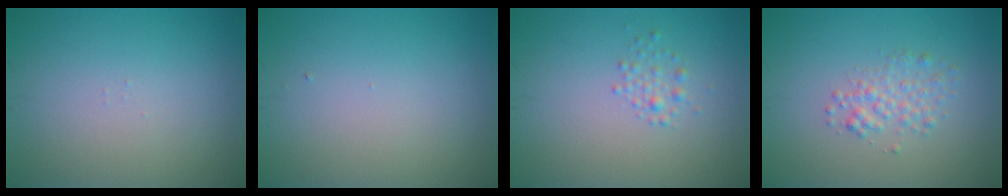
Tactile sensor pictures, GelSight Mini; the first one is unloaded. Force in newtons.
{"total": 0.0}
{"total": 1.3, "press": 1.3, "slide": 0.0}
{"total": 2.1, "press": 2.1, "slide": 0.1}